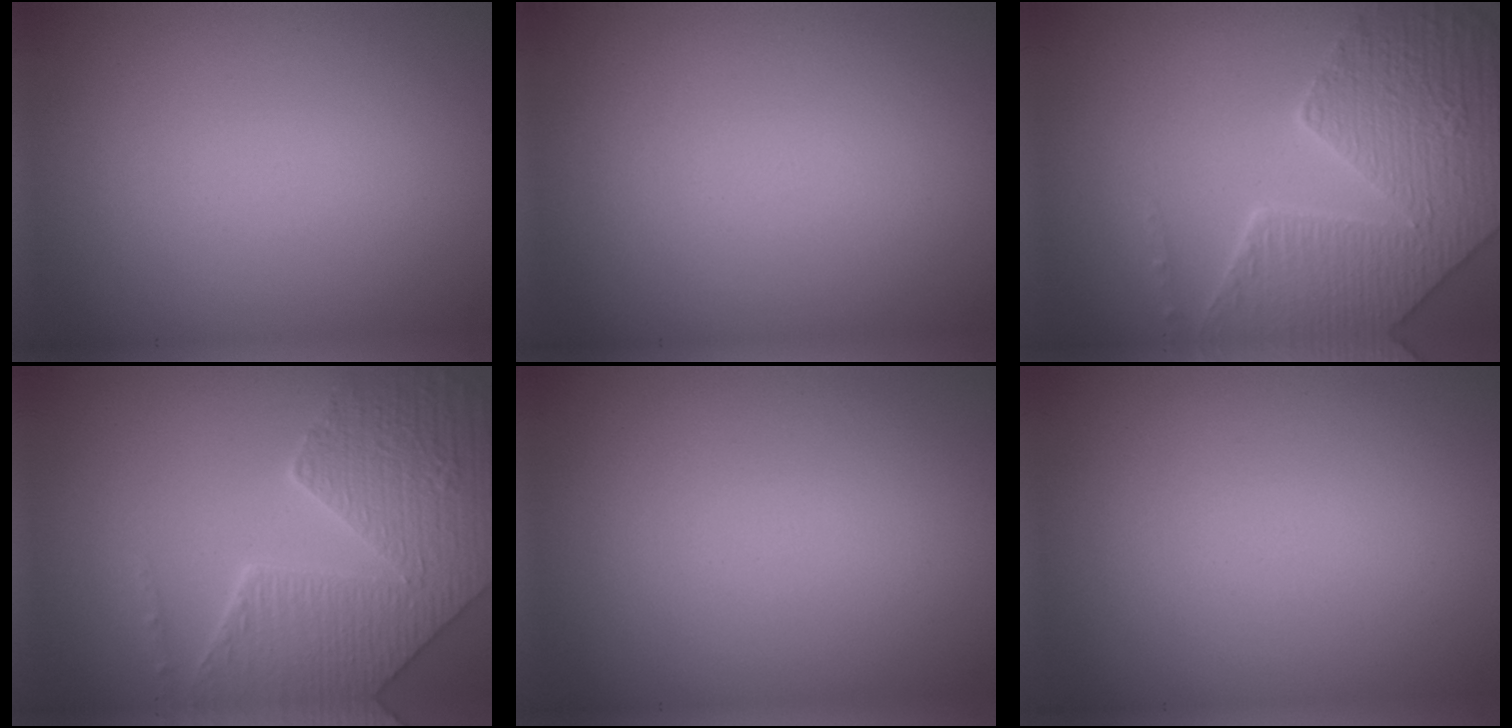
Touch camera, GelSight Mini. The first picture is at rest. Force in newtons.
{"total": 0.0}
{"total": 8.4, "press": 6.0, "slide": 5.8}
{"total": 8.4, "press": 6.1, "slide": 5.8}
{"total": 0.0}
{"total": 0.0}